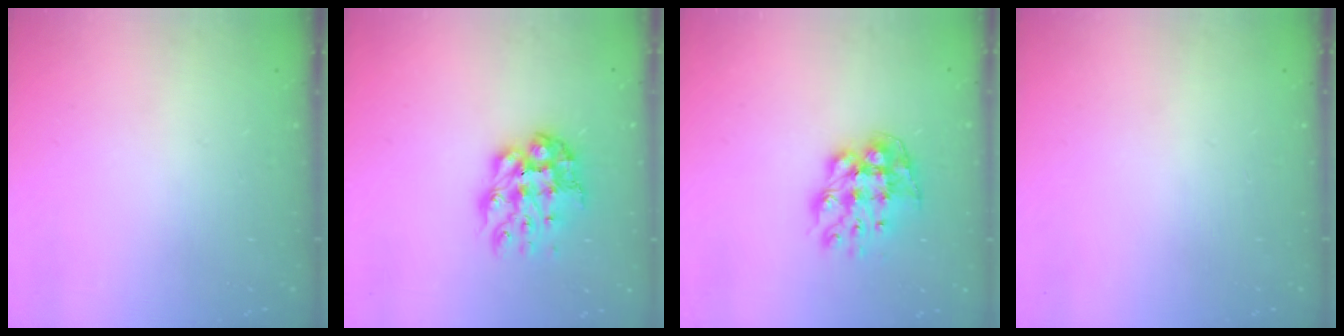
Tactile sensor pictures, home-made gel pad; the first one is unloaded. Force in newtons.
{"total": 10.5, "press": 10.5, "slide": 0.8}
{"total": 10.5, "press": 10.5, "slide": 0.8}
{"total": 0.0}